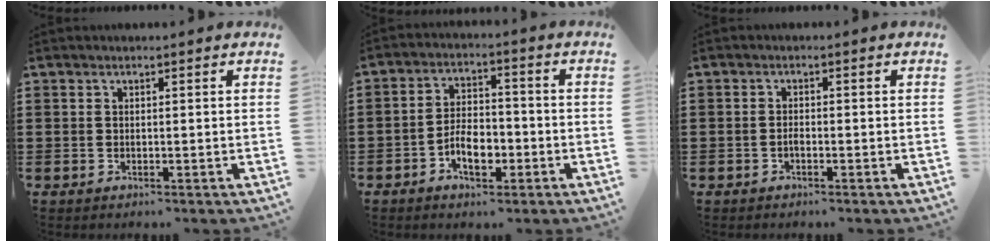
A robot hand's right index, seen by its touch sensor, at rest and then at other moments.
{"total": 6.2, "force": [-2.7, 3.4, 4.5], "torque": [-0.082, 0.004, -0.052]}
{"total": 0.9, "force": [-0.6, 0.4, 0.5], "torque": [-0.013, -0.003, -0.010]}